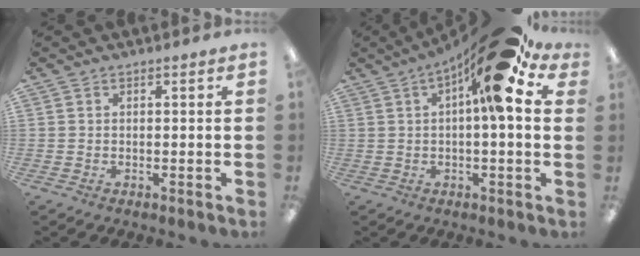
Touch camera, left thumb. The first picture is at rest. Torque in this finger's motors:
{"motor_torque": [0.27, 0.88, 1.42, -1.36, 0.41]}